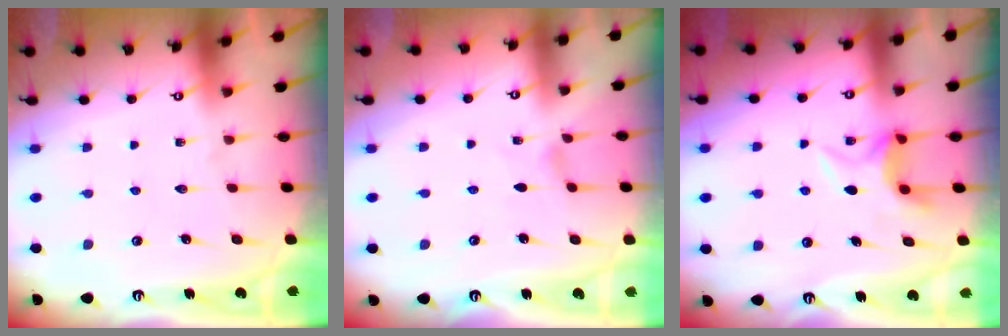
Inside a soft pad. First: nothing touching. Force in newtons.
{"total": 0.0}
{"total": 6.5, "press": 6.5, "slide": 0.2}